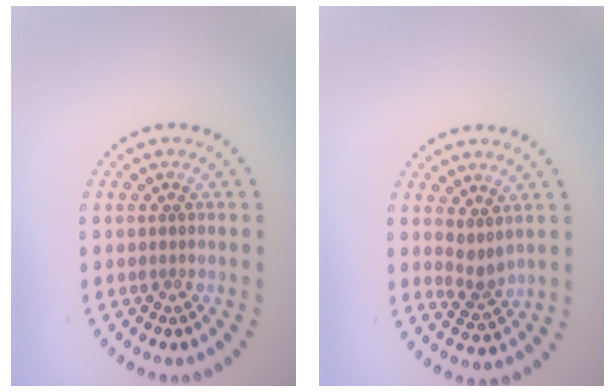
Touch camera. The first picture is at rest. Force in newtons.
{"total": 2.0, "press": 1.6, "slide": 1.3}